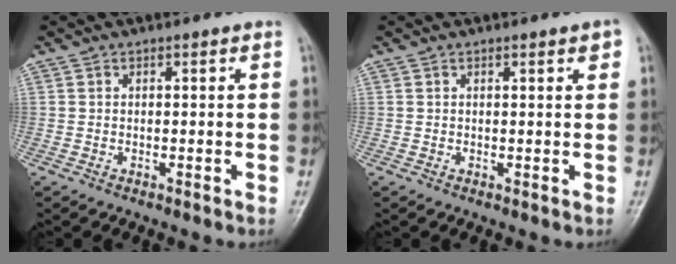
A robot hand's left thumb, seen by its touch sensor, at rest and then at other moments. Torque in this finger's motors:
{"motor_torque": [-0.02, 0.04, -0.08, 0.01, 0.05]}